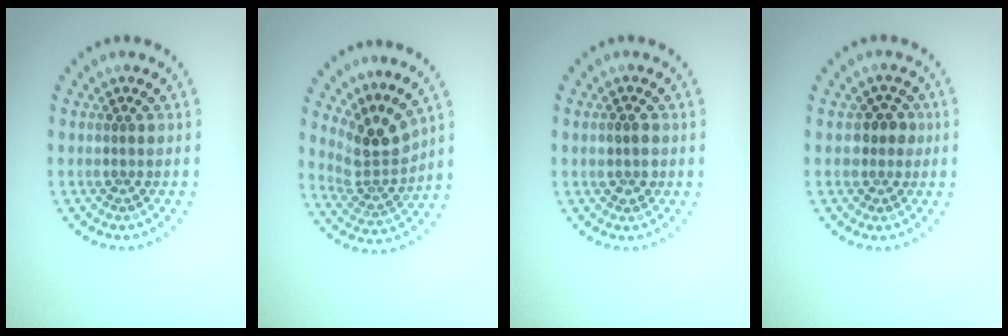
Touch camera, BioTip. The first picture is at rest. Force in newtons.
{"total": 3.8, "press": 2.6, "slide": 2.8}
{"total": 1.5, "press": 1.5, "slide": 0.3}
{"total": 2.1, "press": 1.8, "slide": 0.9}